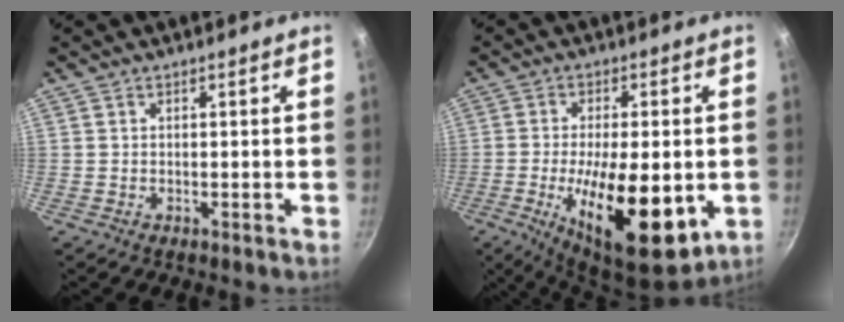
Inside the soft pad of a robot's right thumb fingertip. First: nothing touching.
{"total": 18.6, "force": [-4.3, 7.3, 16.5], "torque": [-0.260, 0.000, -0.059]}